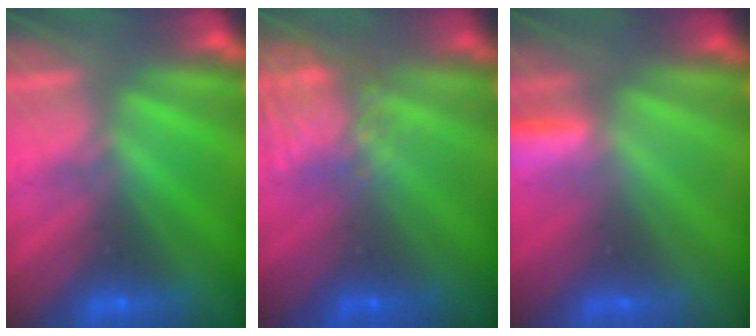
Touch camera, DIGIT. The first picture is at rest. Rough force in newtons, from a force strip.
{"total": 4.6}
{"total": 2.8}